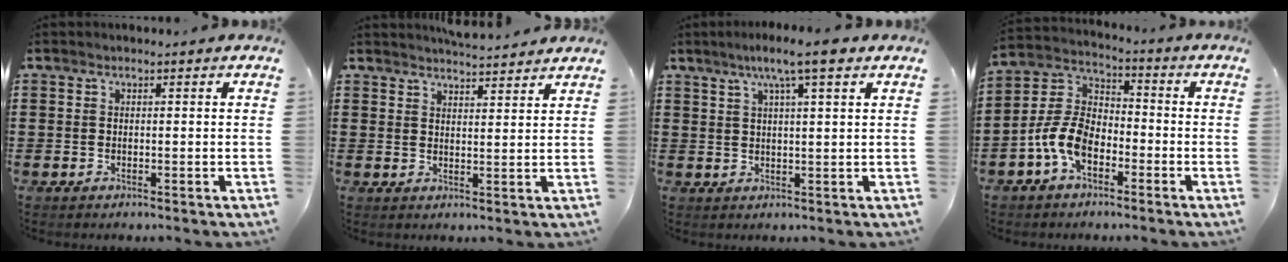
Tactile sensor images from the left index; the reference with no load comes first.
{"total": 3.7, "force": [3.7, 0.0, 0.5], "torque": [-0.011, -0.016, 0.067]}
{"total": 6.1, "force": [3.8, 0.3, 4.8], "torque": [-0.092, 0.005, 0.062]}
{"total": 8.1, "force": [-4.0, 4.5, 5.4], "torque": [-0.154, -0.003, -0.089]}